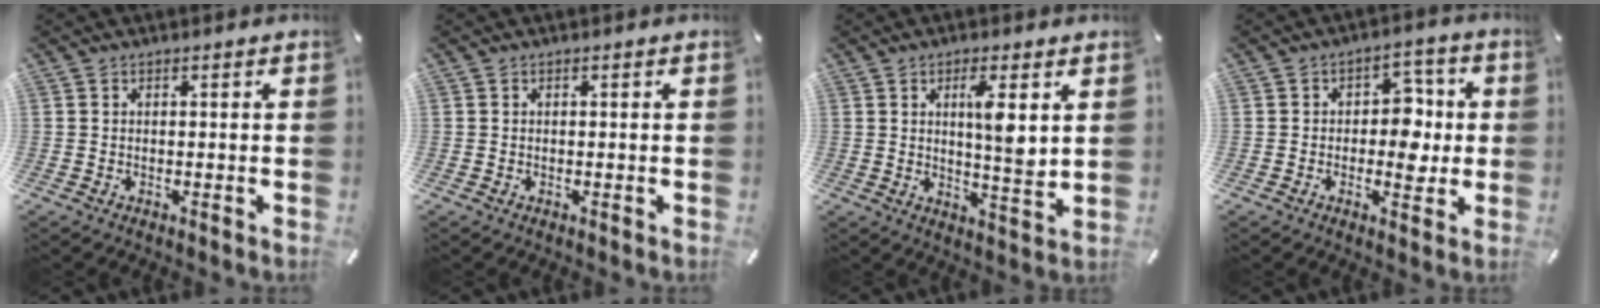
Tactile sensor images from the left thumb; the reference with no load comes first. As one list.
[{"total": 0.0}, {"total": 7.6, "force": [2.9, 1.6, 6.9], "torque": [-0.108, -0.022, 0.040]}, {"total": 8.4, "force": [-0.6, 6.4, 5.4], "torque": [-0.055, 0.006, -0.015]}]